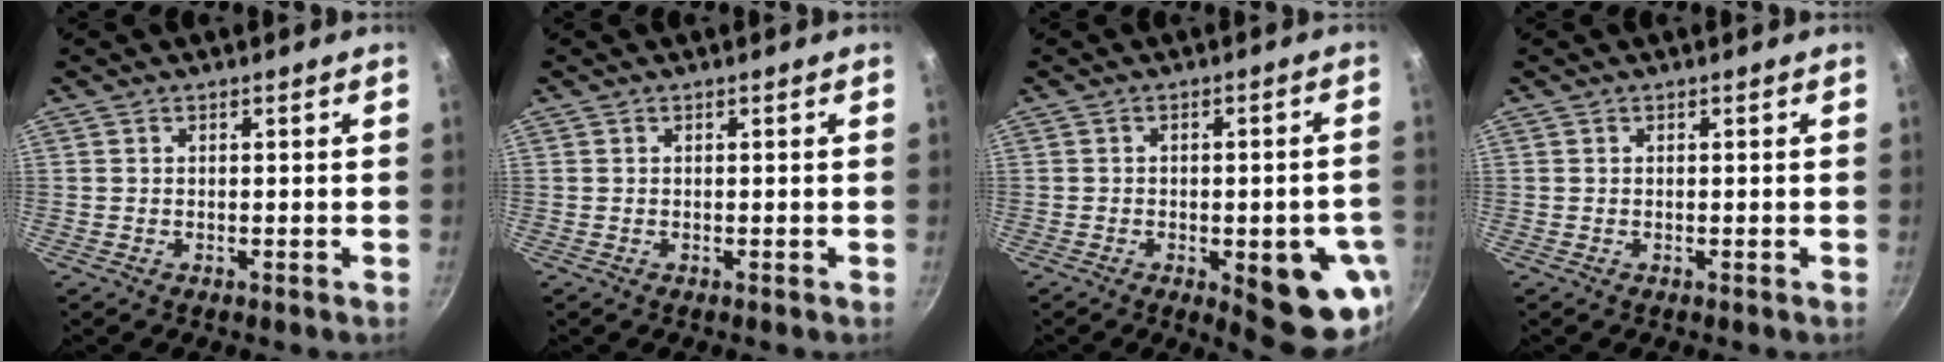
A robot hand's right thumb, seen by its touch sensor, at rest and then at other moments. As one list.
[{"total": 0.0}, {"total": 14.3, "force": [-4.6, 5.4, 12.4], "torque": [-0.108, 0.008, -0.054]}, {"total": 0.0}]